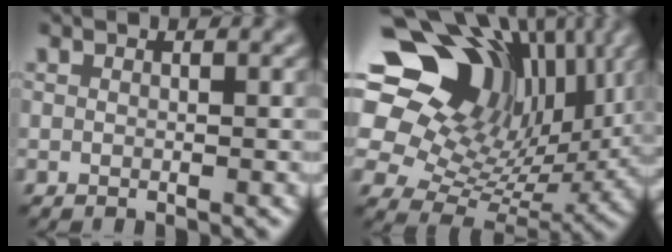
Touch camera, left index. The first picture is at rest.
{"total": 16.4, "force": [7.2, 11.5, 9.2], "torque": [-0.178, 0.029, 0.126]}